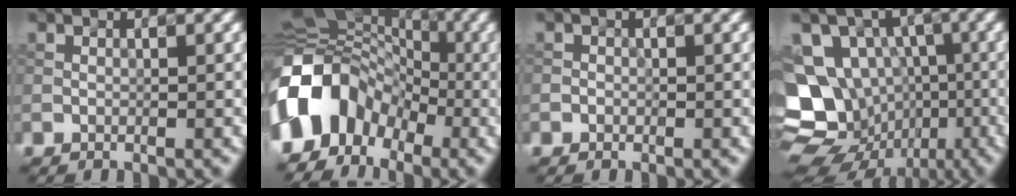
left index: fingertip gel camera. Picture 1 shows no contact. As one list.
[{"total": 11.8, "force": [-3.9, 8.8, 6.7], "torque": [-0.122, 0.003, -0.090]}, {"total": 0.6, "force": [-0.2, 0.5, 0.1], "torque": [0.003, -0.004, -0.006]}, {"total": 14.8, "force": [-3.5, 13.2, 5.8], "torque": [-0.145, -0.002, -0.053]}]